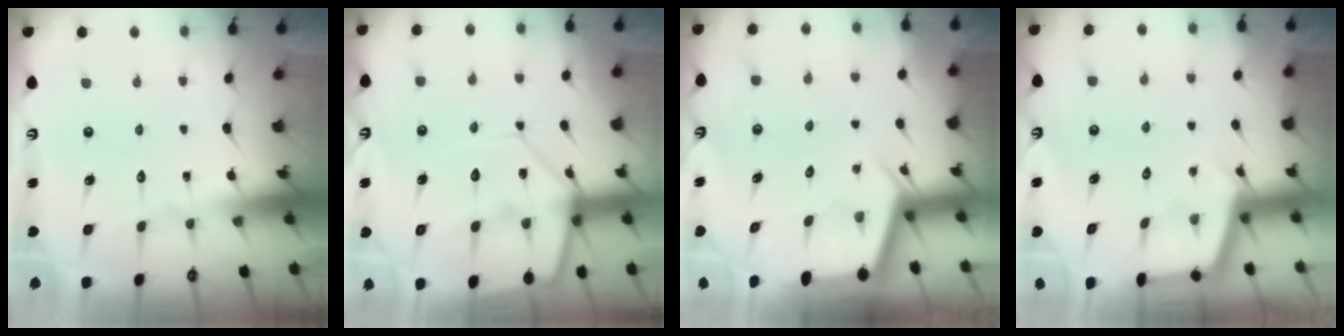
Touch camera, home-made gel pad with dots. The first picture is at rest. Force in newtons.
{"total": 12.5, "press": 12.5, "slide": 0.9}
{"total": 2.3, "press": 2.3, "slide": 0.2}
{"total": 2.8, "press": 2.8, "slide": 0.4}